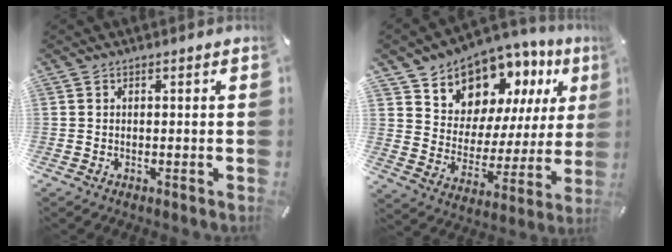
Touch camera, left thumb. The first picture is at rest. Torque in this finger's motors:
{"motor_torque": [2.07, 2.06, 1.54, -1.23, 0.13]}